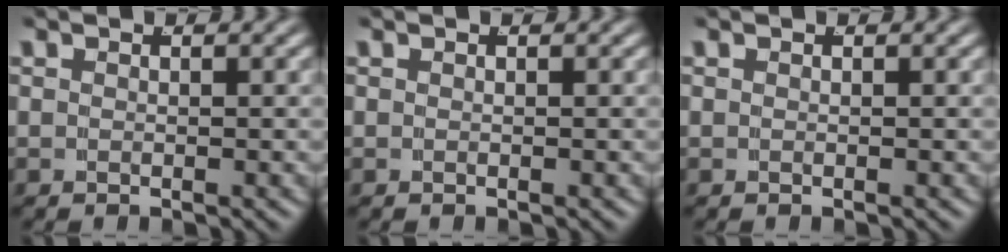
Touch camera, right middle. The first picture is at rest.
{"total": 0.0}
{"total": 0.0}